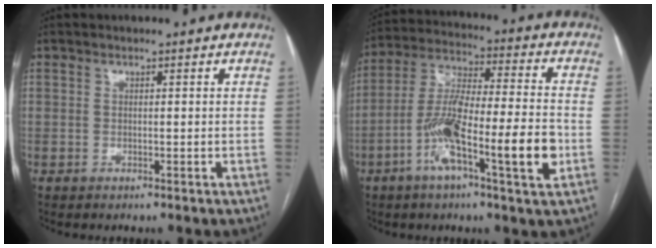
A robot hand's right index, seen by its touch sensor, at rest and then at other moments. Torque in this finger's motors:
{"motor_torque": [1.61, -0.51, 0.51, 0.21]}